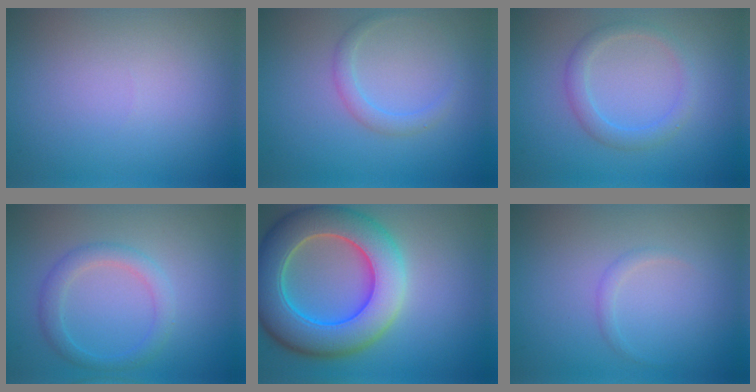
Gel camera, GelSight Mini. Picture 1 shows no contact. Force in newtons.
{"total": 1.7, "press": 1.7, "slide": 0.1}
{"total": 2.2, "press": 2.2, "slide": 0.1}
{"total": 2.4, "press": 2.4, "slide": 0.1}
{"total": 10.8, "press": 10.8, "slide": 0.8}
{"total": 0.8, "press": 0.8, "slide": 0.0}